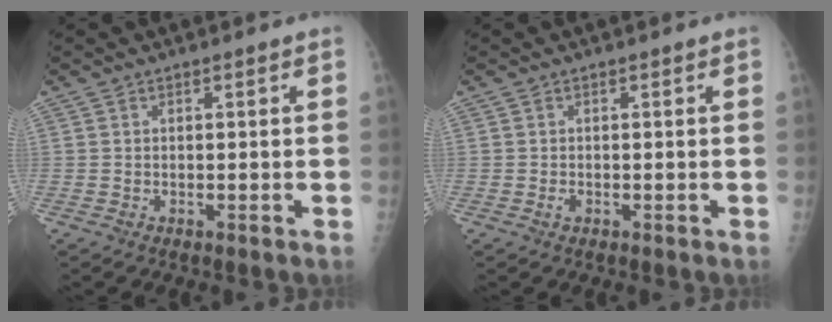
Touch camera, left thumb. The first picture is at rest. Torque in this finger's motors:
{"motor_torque": [0.05, 0.09, 0.30, 0.01, 0.00]}